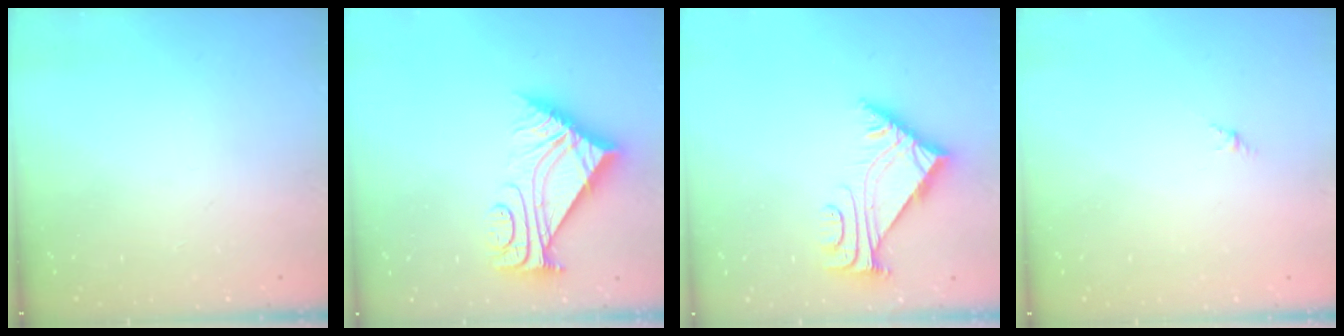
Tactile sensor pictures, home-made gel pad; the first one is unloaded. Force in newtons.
{"total": 10.5, "press": 10.5, "slide": 0.5}
{"total": 5.7, "press": 5.7, "slide": 0.6}
{"total": 1.1, "press": 1.0, "slide": 0.5}